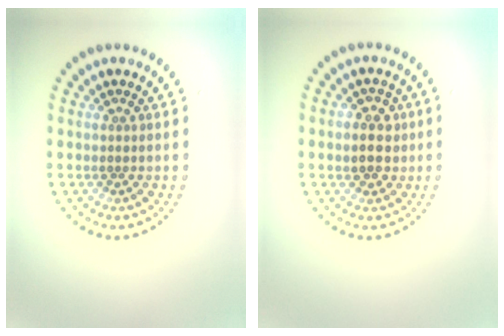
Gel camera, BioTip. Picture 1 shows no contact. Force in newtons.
{"total": 3.0, "press": 2.9, "slide": 0.6}